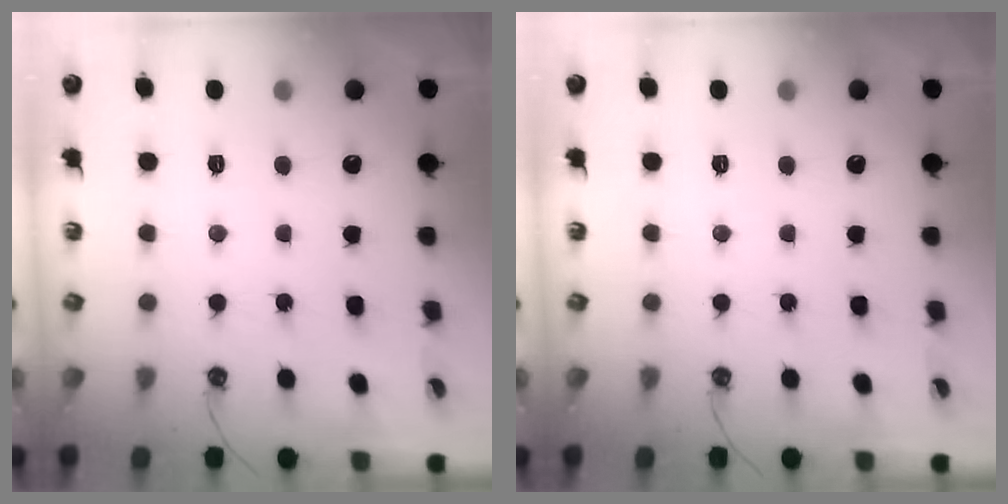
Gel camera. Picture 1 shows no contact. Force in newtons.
{"total": 0.0}